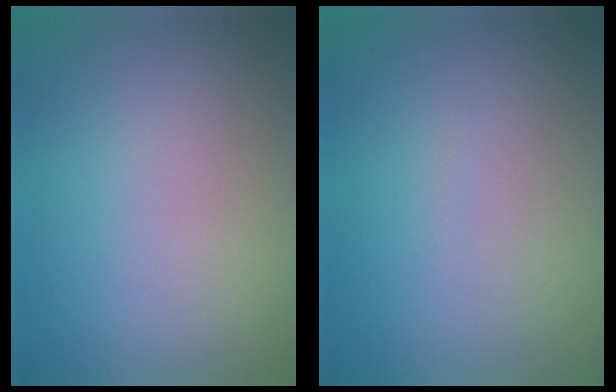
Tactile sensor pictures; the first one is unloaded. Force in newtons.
{"total": 0.0}